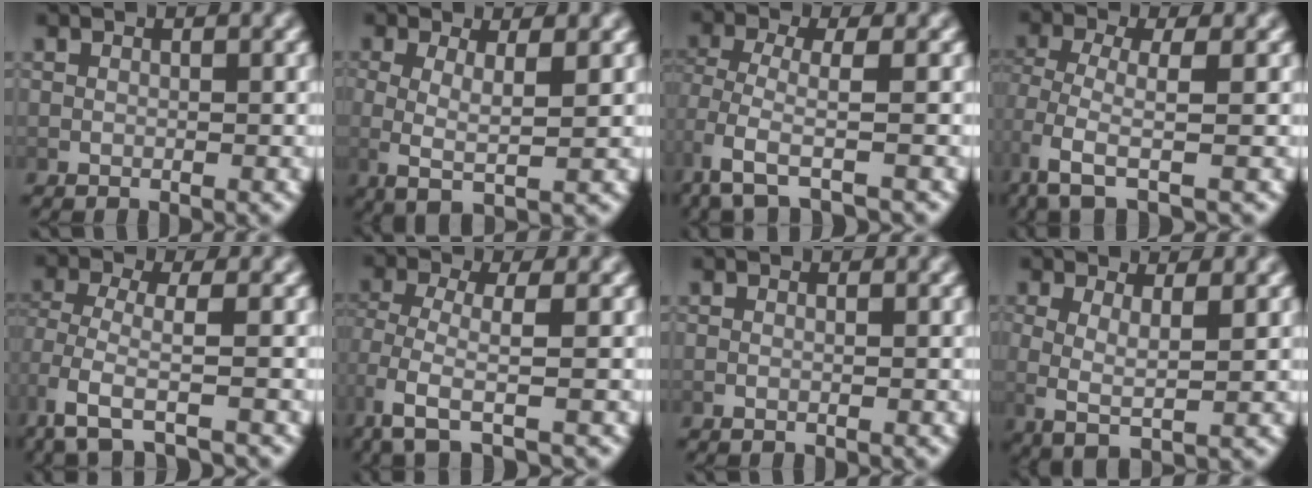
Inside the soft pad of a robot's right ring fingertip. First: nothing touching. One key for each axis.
{"total": 4.7, "fx": 0.2, "fy": 1.8, "fz": 4.3, "tx": -0.085, "ty": -0.017, "tz": 0.015}
{"total": 3.2, "fx": -1.1, "fy": 0.7, "fz": 2.9, "tx": -0.076, "ty": -0.022, "tz": -0.004}
{"total": 3.8, "fx": -0.8, "fy": 1.1, "fz": 3.5, "tx": -0.084, "ty": -0.022, "tz": 0.002}
{"total": 3.4, "fx": -1.6, "fy": 0.9, "fz": 2.9, "tx": -0.076, "ty": -0.024, "tz": -0.012}
{"total": 3.5, "fx": -0.9, "fy": 0.9, "fz": 3.2, "tx": -0.079, "ty": -0.020, "tz": 0.000}
{"total": 0.6, "fx": -0.5, "fy": 0.0, "fz": 0.3, "tx": -0.007, "ty": 0.000, "tz": -0.008}
{"total": 4.9, "fx": 0.6, "fy": 2.5, "fz": 4.2, "tx": -0.087, "ty": -0.016, "tz": 0.020}